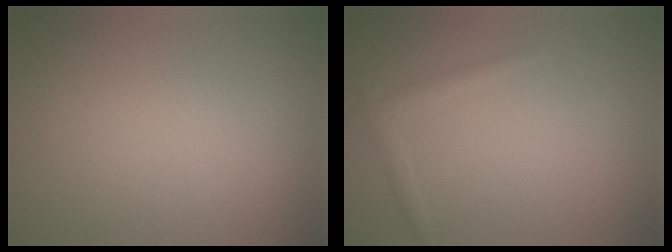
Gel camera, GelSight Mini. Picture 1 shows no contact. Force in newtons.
{"total": 1.2, "press": 1.2, "slide": 0.1}